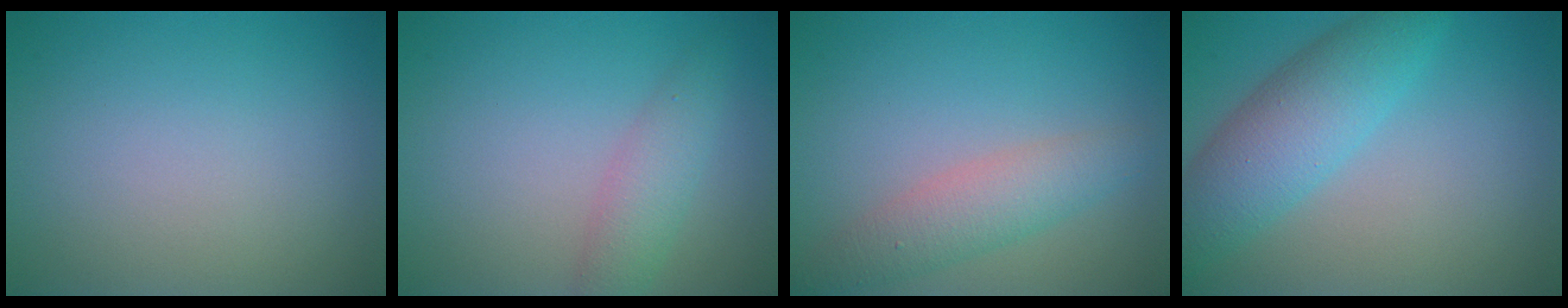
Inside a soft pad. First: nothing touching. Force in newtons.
{"total": 2.6, "press": 2.6, "slide": 0.0}
{"total": 3.4, "press": 3.4, "slide": 0.0}
{"total": 5.8, "press": 5.8, "slide": 0.1}